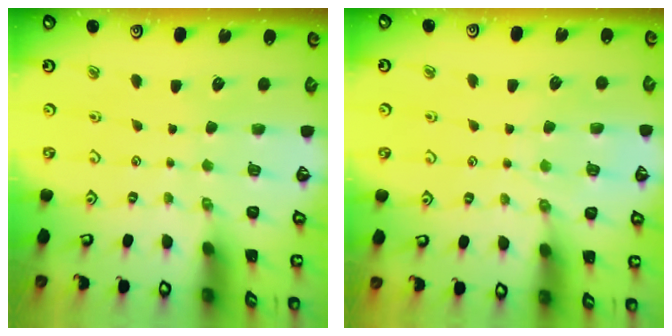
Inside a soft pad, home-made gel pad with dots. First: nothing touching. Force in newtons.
{"total": 6.2, "press": 6.2, "slide": 1.0}